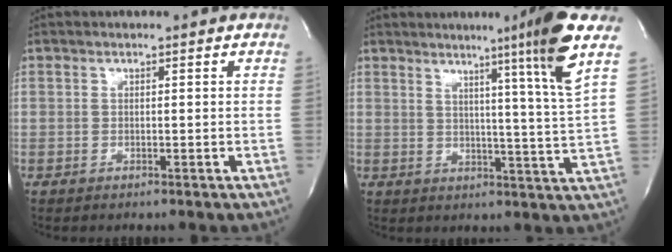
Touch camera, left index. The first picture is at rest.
{"total": 9.9, "force": [5.4, -3.7, 7.5], "torque": [-0.119, -0.042, 0.076]}